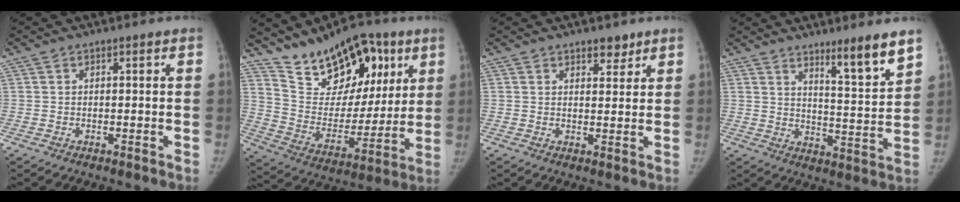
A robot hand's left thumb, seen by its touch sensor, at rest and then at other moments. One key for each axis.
{"total": 20.8, "fx": 12.4, "fy": 11.9, "fz": 11.8, "tx": -0.136, "ty": -0.046, "tz": 0.213}
{"total": 3.1, "fx": 2.3, "fy": 1.5, "fz": 1.3, "tx": -0.001, "ty": -0.015, "tz": 0.034}
{"total": 9.8, "fx": 7.1, "fy": 0.7, "fz": 6.8, "tx": -0.092, "ty": -0.064, "tz": 0.112}